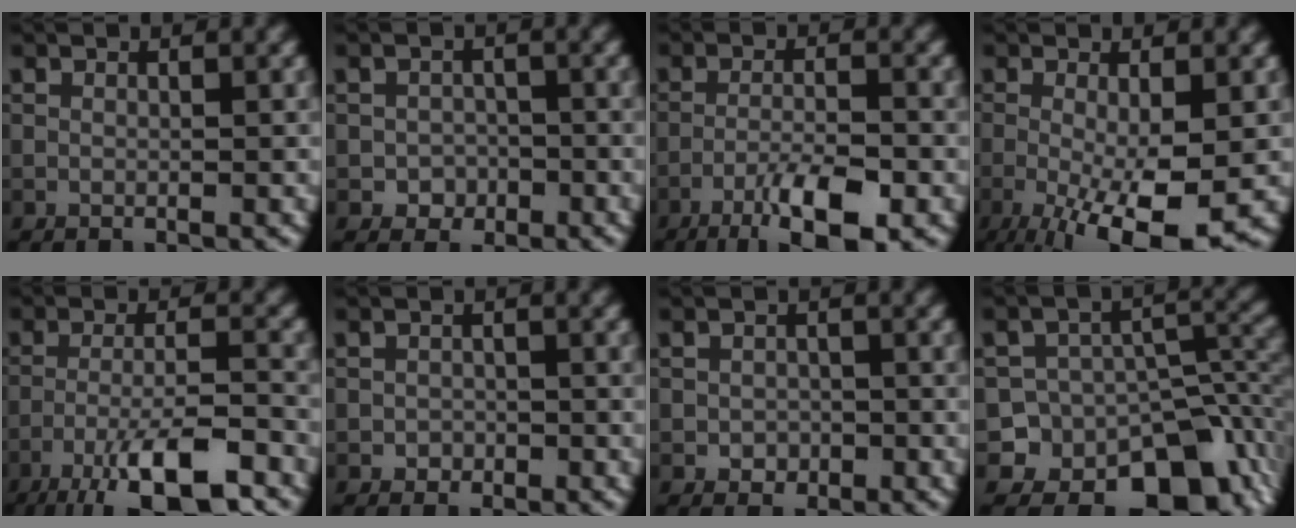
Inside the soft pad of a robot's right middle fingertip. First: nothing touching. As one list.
[{"total": 2.1, "force": [-0.9, 1.8, 0.6], "torque": [0.001, 0.000, -0.019]}, {"total": 6.5, "force": [-3.9, 1.3, 5.1], "torque": [-0.091, 0.002, -0.066]}, {"total": 8.3, "force": [-2.7, 2.2, 7.6], "torque": [-0.137, -0.020, -0.035]}, {"total": 9.9, "force": [-6.4, 2.3, 7.2], "torque": [-0.118, 0.004, -0.114]}, {"total": 1.3, "force": [-0.6, 1.1, 0.3], "torque": [0.003, -0.001, -0.013]}, {"total": 1.6, "force": [-0.5, 1.4, 0.7], "torque": [-0.006, -0.003, -0.012]}, {"total": 13.7, "force": [-8.6, 9.3, 5.2], "torque": [-0.076, 0.006, -0.114]}]